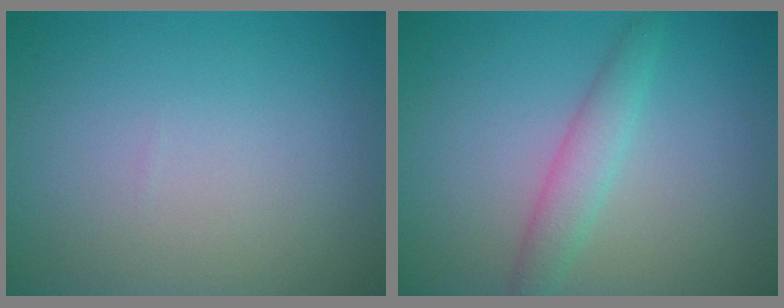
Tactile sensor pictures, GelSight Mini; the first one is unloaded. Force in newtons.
{"total": 2.4, "press": 2.4, "slide": 0.1}